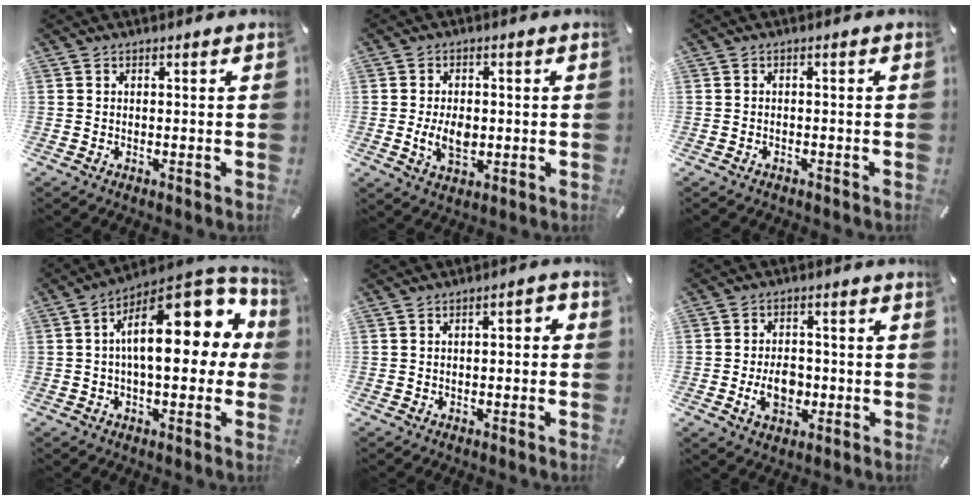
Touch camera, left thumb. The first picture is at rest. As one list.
[{"total": 7.0, "force": [-0.6, 4.5, 5.3], "torque": [-0.111, -0.002, -0.015]}, {"total": 1.2, "force": [-0.9, 0.6, 0.4], "torque": [-0.008, 0.002, -0.020]}, {"total": 20.8, "force": [4.2, 9.8, 17.8], "torque": [-0.250, -0.027, 0.071]}, {"total": 2.8, "force": [-1.3, 1.3, 2.1], "torque": [-0.035, 0.014, -0.026]}, {"total": 7.7, "force": [-1.7, 5.6, 5.1], "torque": [-0.095, -0.001, -0.033]}]